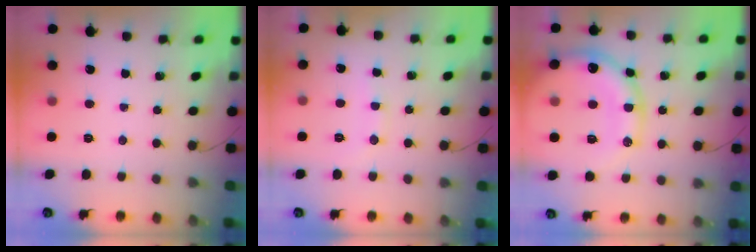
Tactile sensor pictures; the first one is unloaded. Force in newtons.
{"total": 7.3, "press": 7.2, "slide": 1.4}
{"total": 20.2, "press": 19.9, "slide": 3.5}